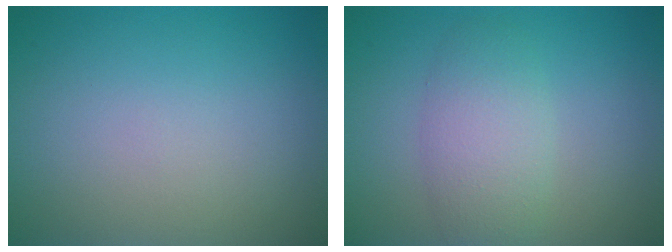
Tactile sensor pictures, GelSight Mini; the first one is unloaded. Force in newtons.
{"total": 3.7, "press": 3.7, "slide": 0.1}